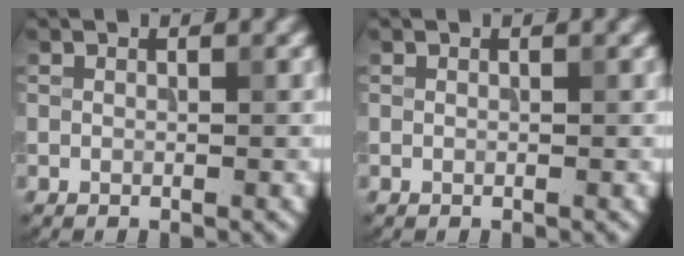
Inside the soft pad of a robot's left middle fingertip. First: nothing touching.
{"total": 0.0}